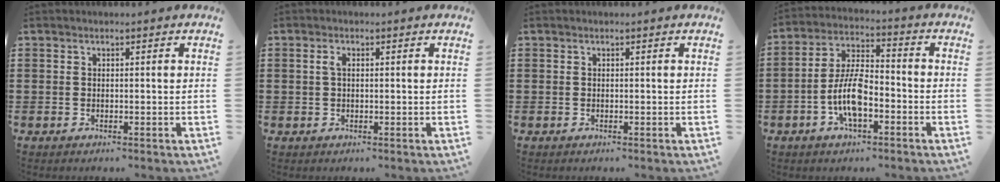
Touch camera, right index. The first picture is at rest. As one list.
[{"total": 1.5, "force": [0.3, 0.8, 1.2], "torque": [-0.033, 0.003, 0.001]}, {"total": 0.0}, {"total": 8.6, "force": [-2.9, 3.6, 7.2], "torque": [-0.168, -0.004, -0.062]}]